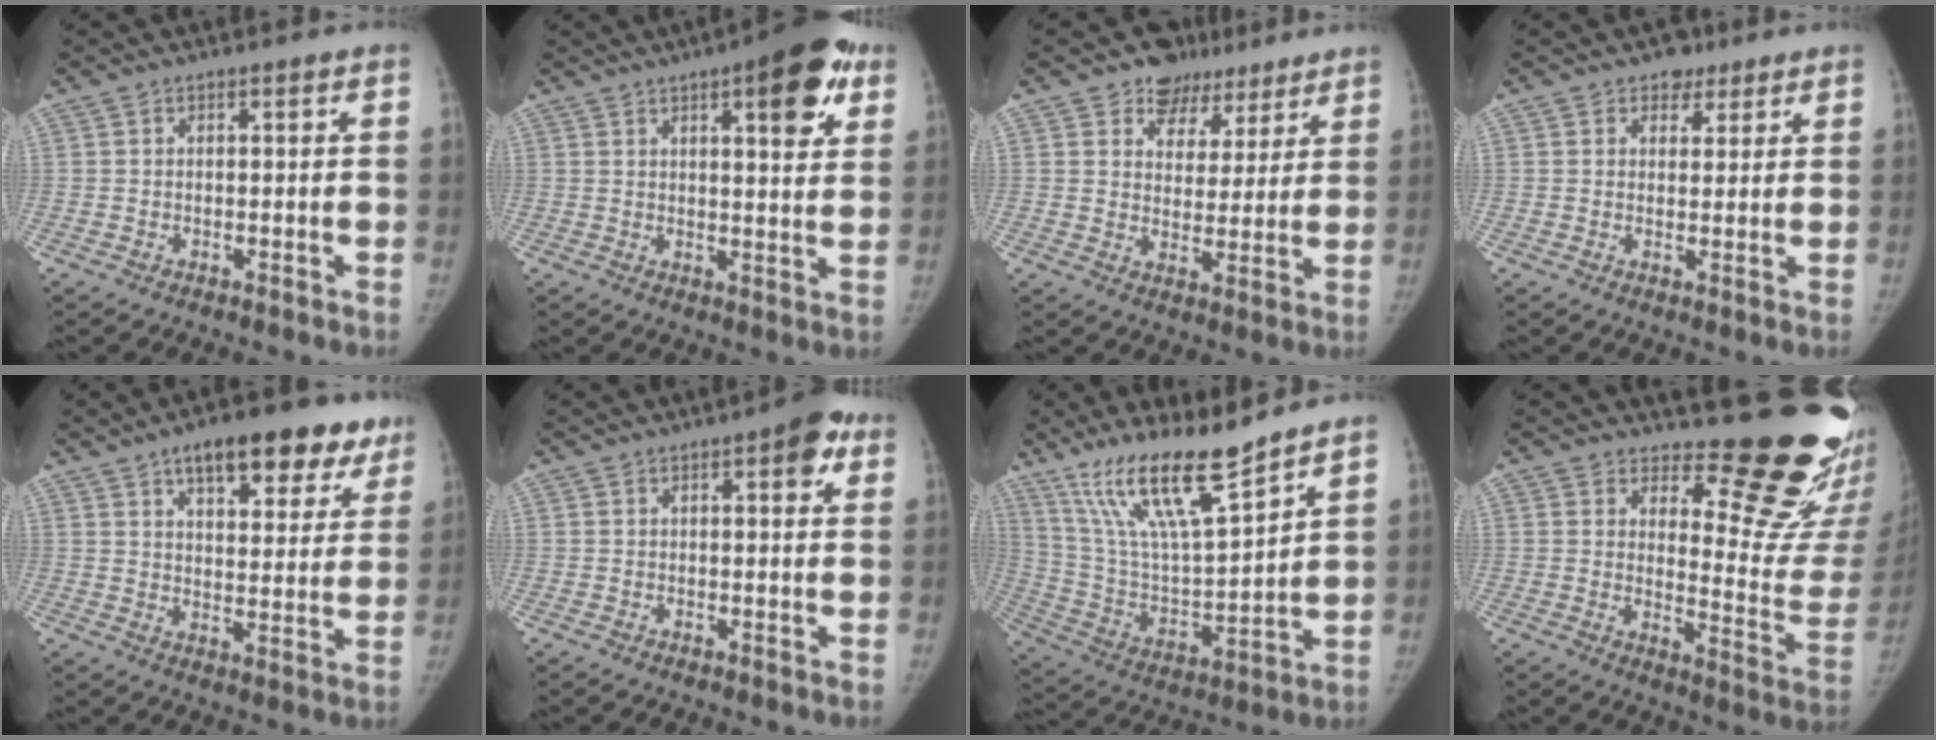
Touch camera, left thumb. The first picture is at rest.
{"total": 13.1, "force": [6.3, 4.2, 10.7], "torque": [-0.109, -0.016, 0.076]}
{"total": 9.1, "force": [6.5, 6.3, 1.2], "torque": [0.030, -0.031, 0.091]}
{"total": 3.8, "force": [2.5, 2.8, 0.9], "torque": [0.016, -0.011, 0.032]}
{"total": 17.7, "force": [11.0, 7.8, 11.6], "torque": [-0.105, -0.025, 0.153]}
{"total": 5.7, "force": [2.7, 2.1, 4.6], "torque": [-0.041, -0.004, 0.025]}
{"total": 18.3, "force": [13.7, 3.2, 11.7], "torque": [-0.192, -0.073, 0.264]}
{"total": 18.6, "force": [16.0, 5.4, 7.9], "torque": [-0.044, -0.179, 0.193]}